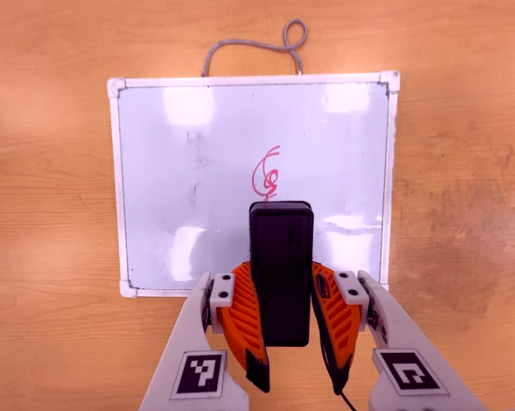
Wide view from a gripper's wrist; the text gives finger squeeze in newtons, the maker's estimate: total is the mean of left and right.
{"total": 9.7, "left": 7.5, "right": 11.8}